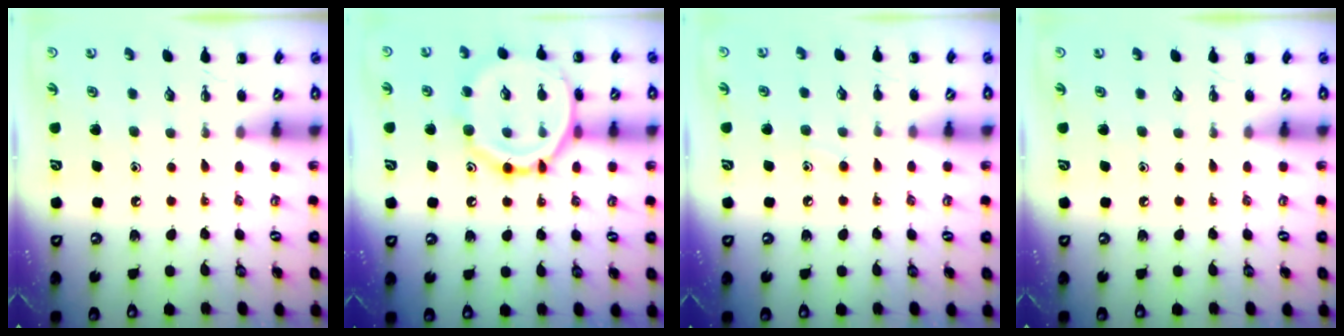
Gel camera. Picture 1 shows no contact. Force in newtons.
{"total": 15.8, "press": 15.7, "slide": 1.2}
{"total": 7.0, "press": 6.6, "slide": 2.3}
{"total": 0.0}